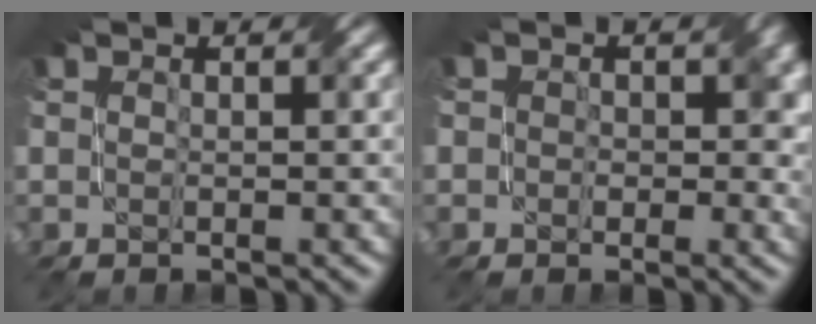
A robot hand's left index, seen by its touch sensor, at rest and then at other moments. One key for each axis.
{"total": 3.6, "fx": 0.7, "fy": 2.9, "fz": 2.1, "tx": -0.010, "ty": 0.002, "tz": 0.002}